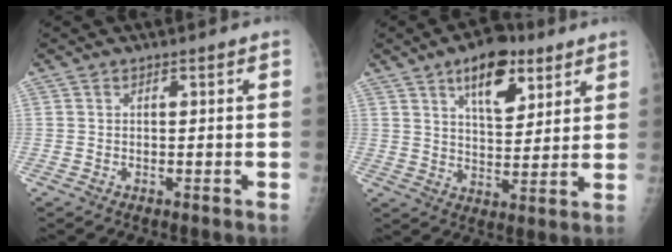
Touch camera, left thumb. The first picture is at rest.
{"total": 17.2, "force": [9.7, 8.0, 11.8], "torque": [-0.147, -0.044, 0.161]}